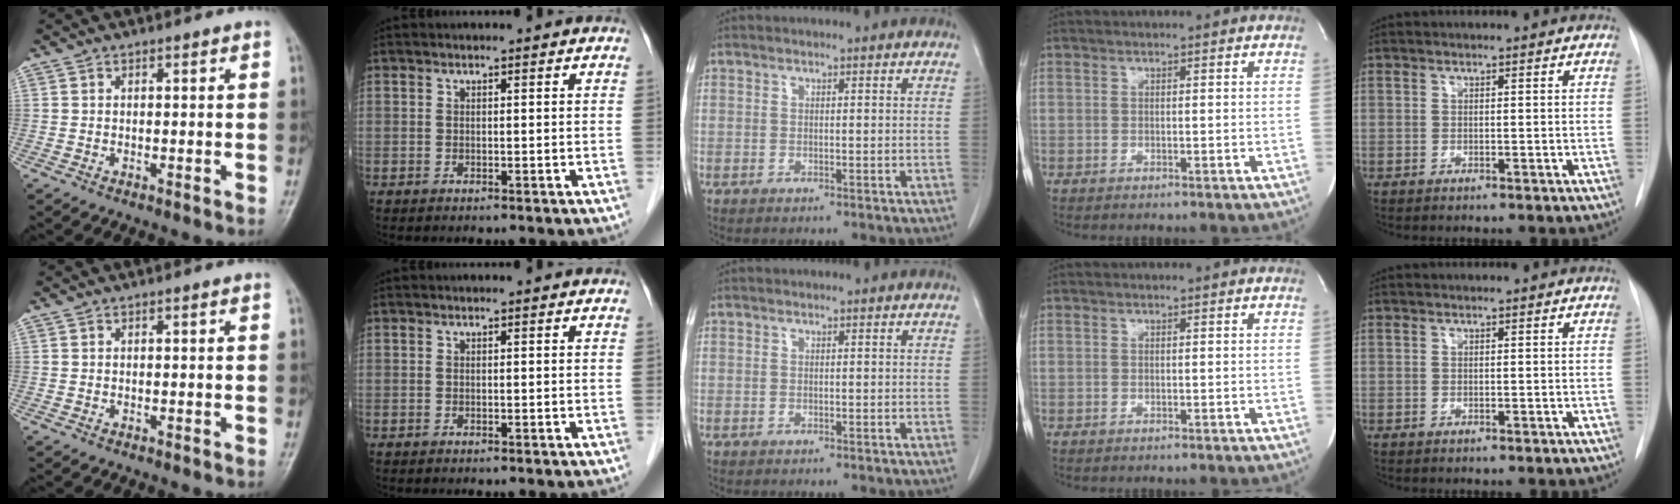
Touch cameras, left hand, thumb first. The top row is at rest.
{}